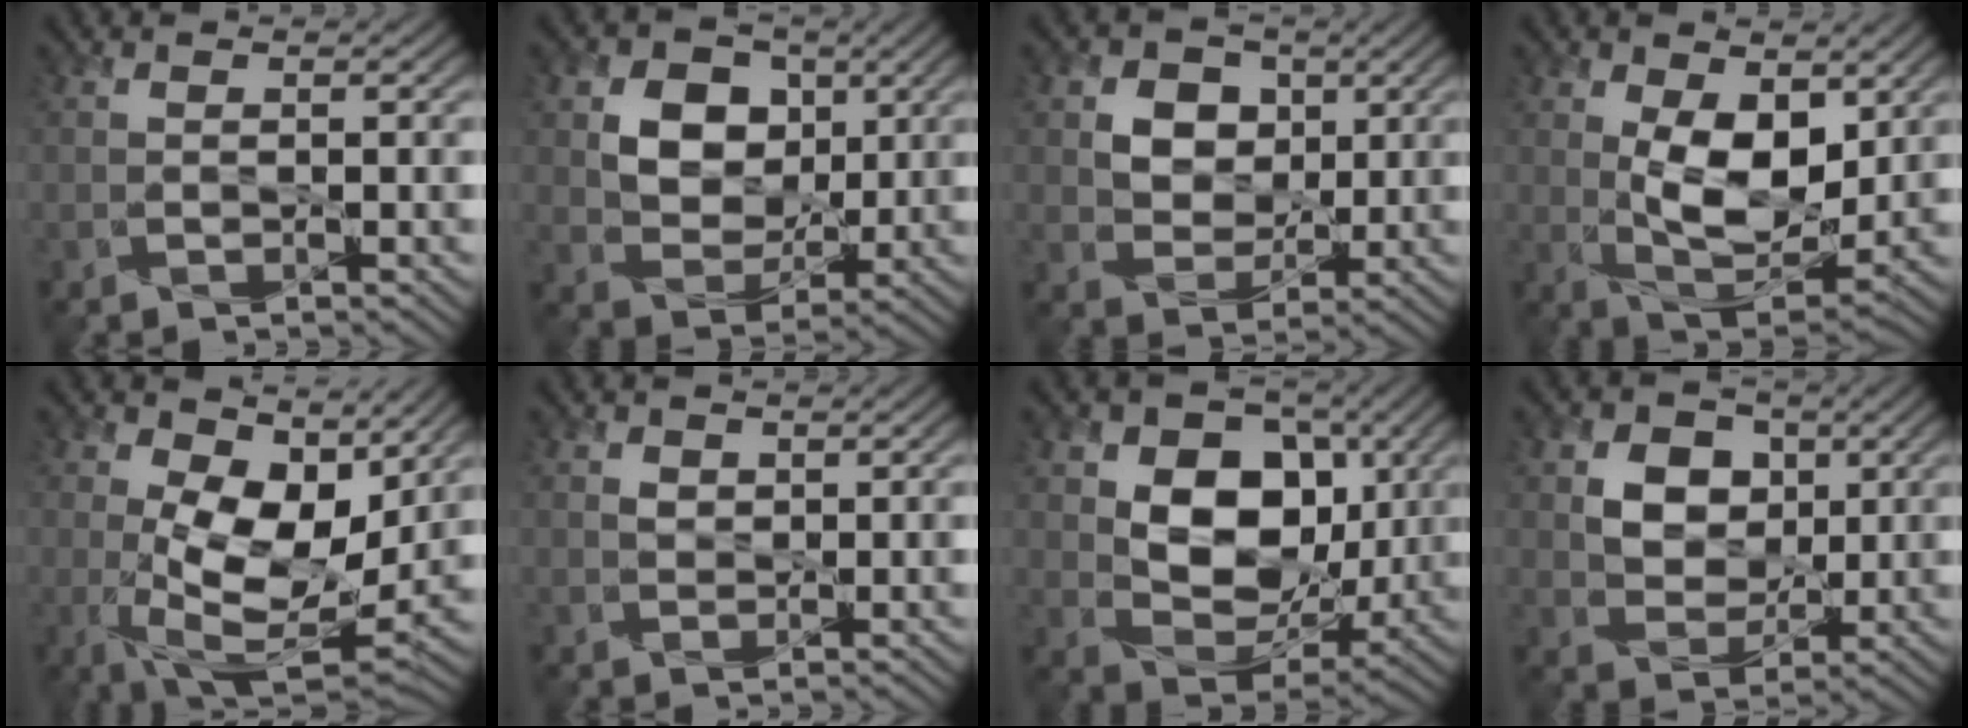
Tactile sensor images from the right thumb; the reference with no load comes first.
{"total": 7.1, "force": [2.1, 5.8, 3.6], "torque": [-0.084, 0.001, 0.030]}
{"total": 5.2, "force": [1.9, 4.4, 2.1], "torque": [-0.059, -0.001, 0.025]}
{"total": 8.9, "force": [1.8, 4.9, 7.2], "torque": [-0.139, -0.007, 0.034]}
{"total": 11.0, "force": [2.0, 6.0, 9.0], "torque": [-0.178, -0.013, 0.033]}
{"total": 0.9, "force": [0.7, 0.5, -0.3], "torque": [0.002, -0.003, 0.012]}
{"total": 10.7, "force": [2.2, 8.0, 6.7], "torque": [-0.133, -0.005, 0.029]}
{"total": 5.8, "force": [1.8, 4.8, 2.7], "torque": [-0.064, 0.001, 0.020]}